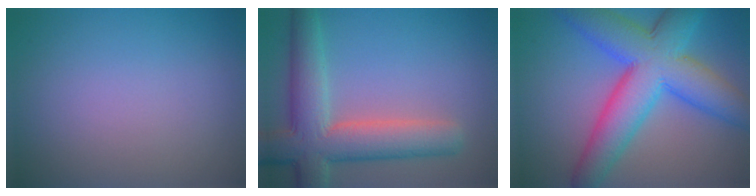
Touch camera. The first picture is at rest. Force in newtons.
{"total": 8.0, "press": 7.9, "slide": 0.8}
{"total": 10.6, "press": 10.6, "slide": 0.2}